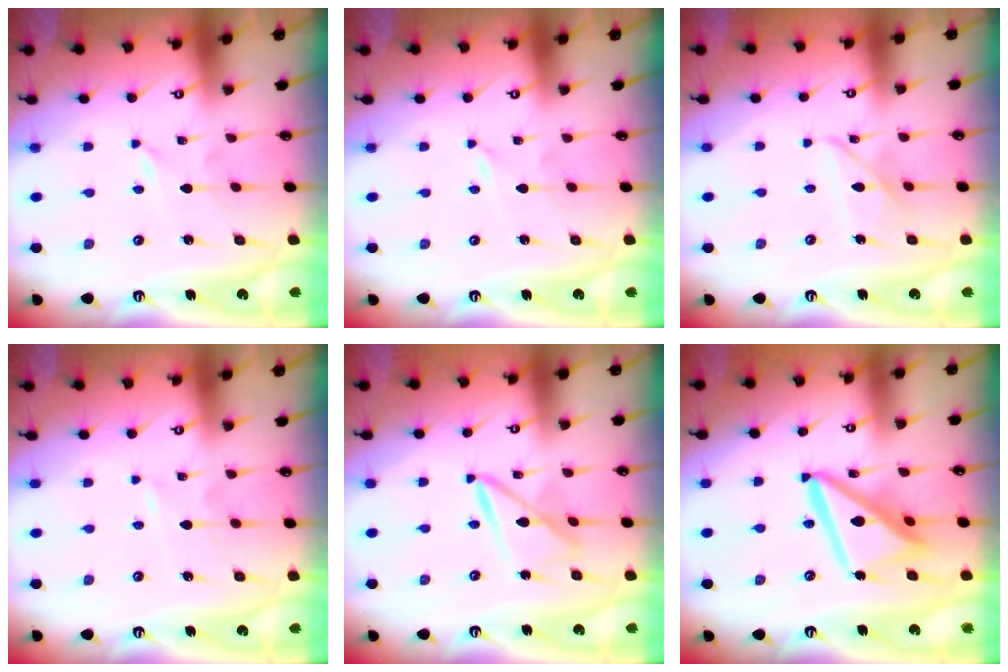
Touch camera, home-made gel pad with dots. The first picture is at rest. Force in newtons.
{"total": 0.0}
{"total": 8.4, "press": 8.3, "slide": 0.7}
{"total": 1.6, "press": 1.6, "slide": 0.2}
{"total": 8.8, "press": 8.7, "slide": 0.7}
{"total": 15.4, "press": 15.3, "slide": 1.5}